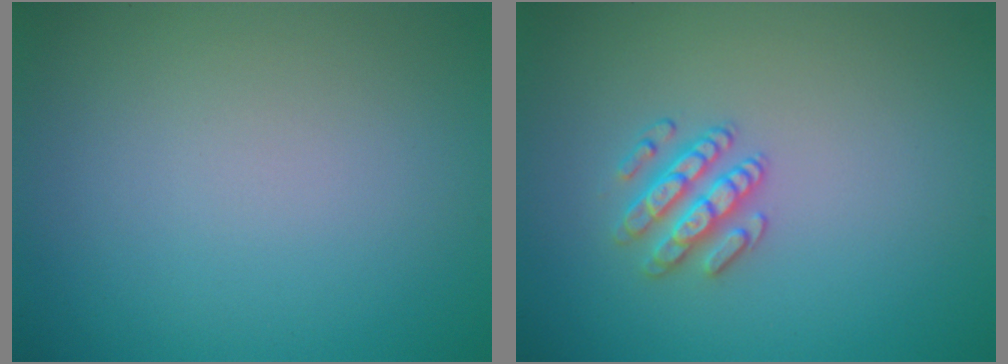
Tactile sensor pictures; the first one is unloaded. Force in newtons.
{"total": 2.4, "press": 2.3, "slide": 0.6}